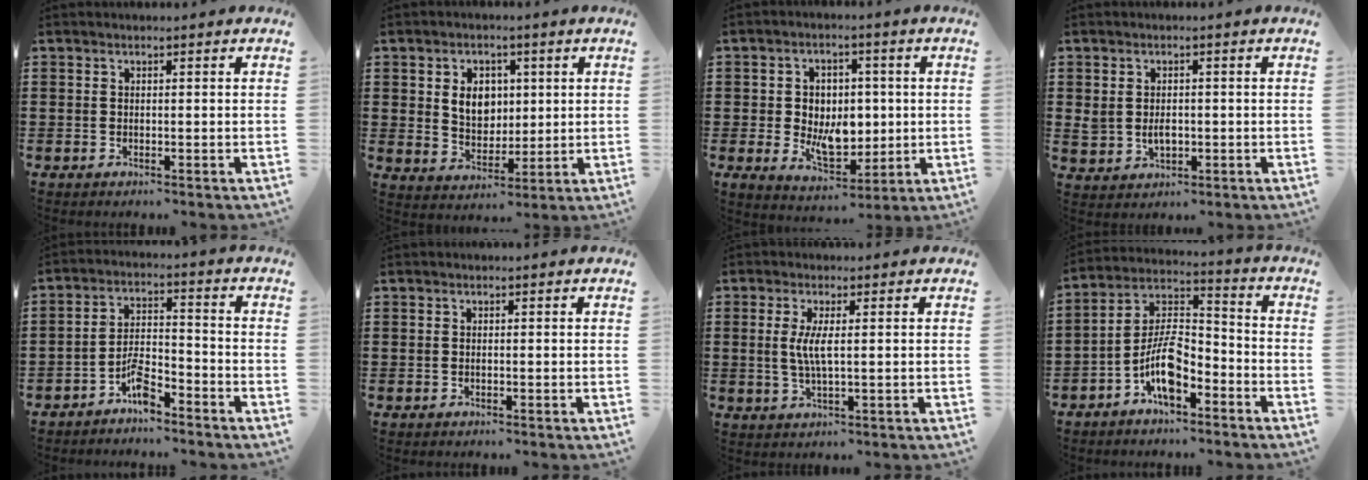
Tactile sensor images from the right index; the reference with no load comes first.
{"total": 6.0, "force": [1.2, 4.7, 3.5], "torque": [-0.069, 0.008, 0.016]}
{"total": 7.5, "force": [-0.1, 5.8, 4.7], "torque": [-0.088, 0.012, -0.002]}
{"total": 3.4, "force": [-0.1, 2.4, 2.3], "torque": [-0.049, 0.008, -0.003]}
{"total": 5.3, "force": [-4.1, 1.5, 2.9], "torque": [-0.064, 0.007, -0.081]}
{"total": 0.0}
{"total": 3.9, "force": [0.4, 0.6, 3.9], "torque": [-0.081, -0.005, 0.003]}
{"total": 9.2, "force": [-5.0, 3.8, 6.7], "torque": [-0.152, 0.002, -0.099]}